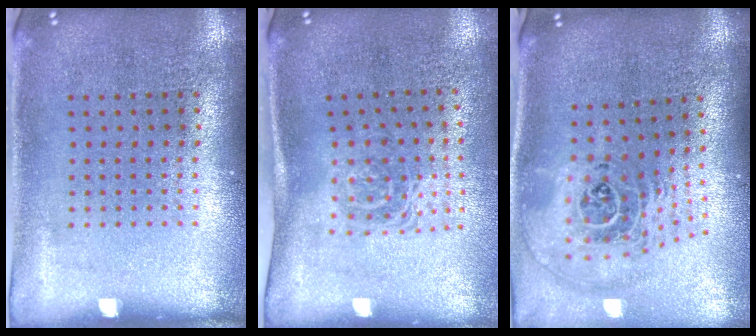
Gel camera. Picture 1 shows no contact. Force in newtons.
{"total": 1.6, "press": 1.2, "slide": 1.2}
{"total": 2.6, "press": 1.9, "slide": 1.8}